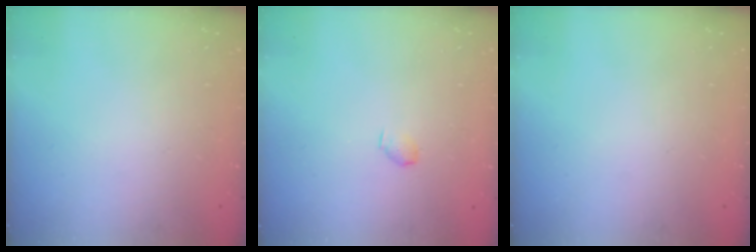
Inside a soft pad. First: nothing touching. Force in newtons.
{"total": 2.9, "press": 2.9, "slide": 0.5}
{"total": 0.0}